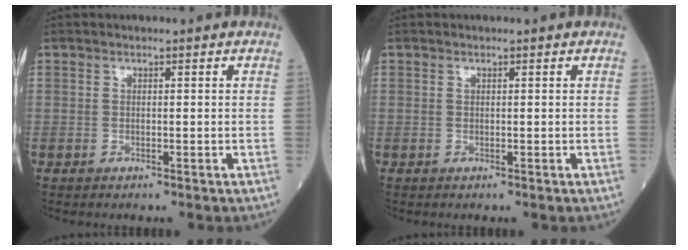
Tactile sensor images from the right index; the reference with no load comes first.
{"total": 0.0}